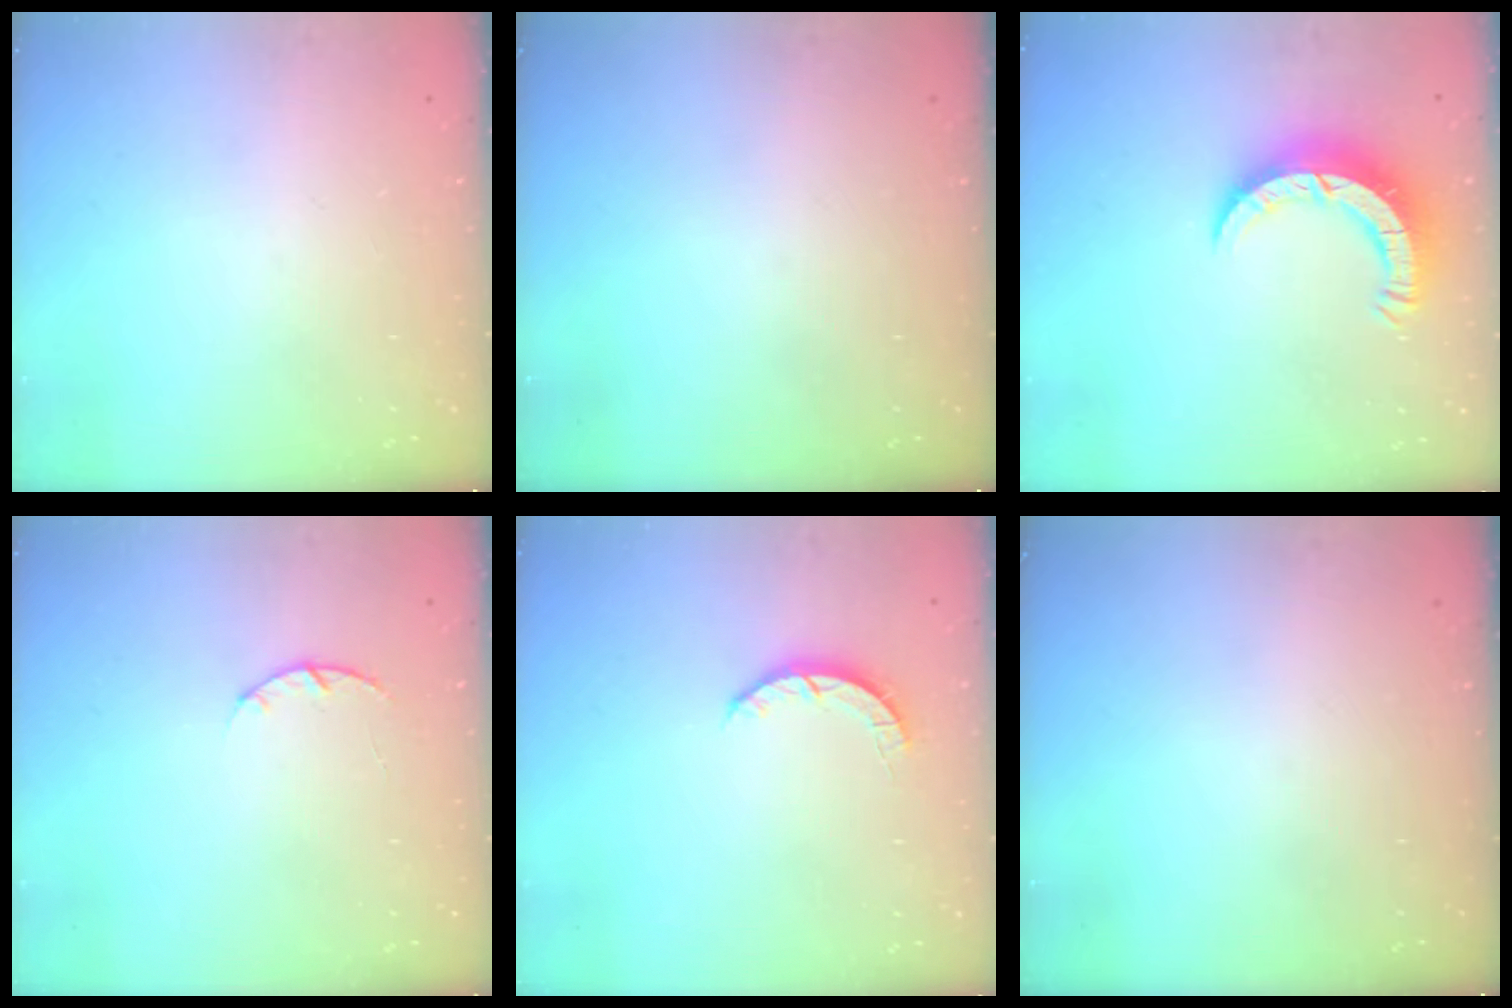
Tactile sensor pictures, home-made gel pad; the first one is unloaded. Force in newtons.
{"total": 0.0}
{"total": 8.6, "press": 8.5, "slide": 0.8}
{"total": 3.2, "press": 3.2, "slide": 0.5}
{"total": 2.7, "press": 2.7, "slide": 0.4}
{"total": 0.0}